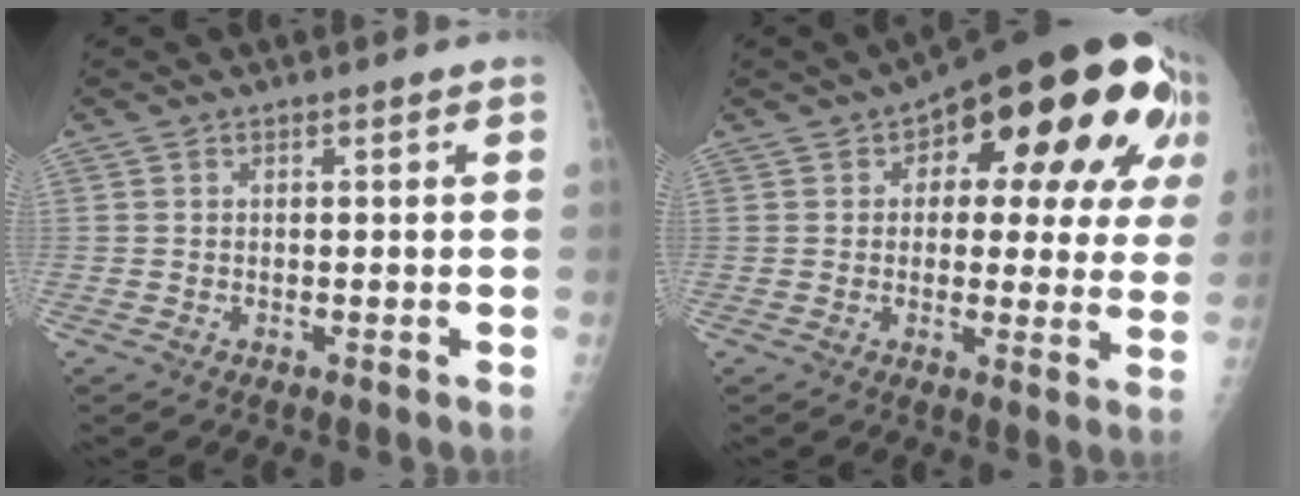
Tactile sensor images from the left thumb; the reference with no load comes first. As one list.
[{"total": 23.2, "force": [9.0, 10.8, 18.4], "torque": [-0.207, 0.013, 0.114]}]